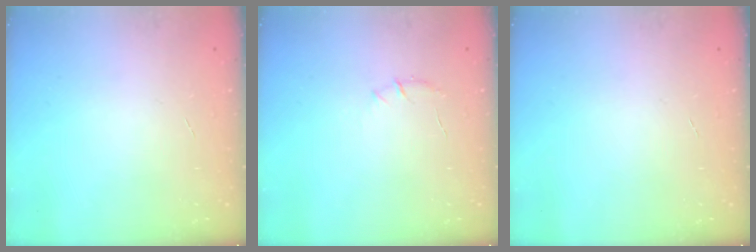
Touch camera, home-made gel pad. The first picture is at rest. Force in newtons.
{"total": 4.3, "press": 4.1, "slide": 1.6}
{"total": 0.0}